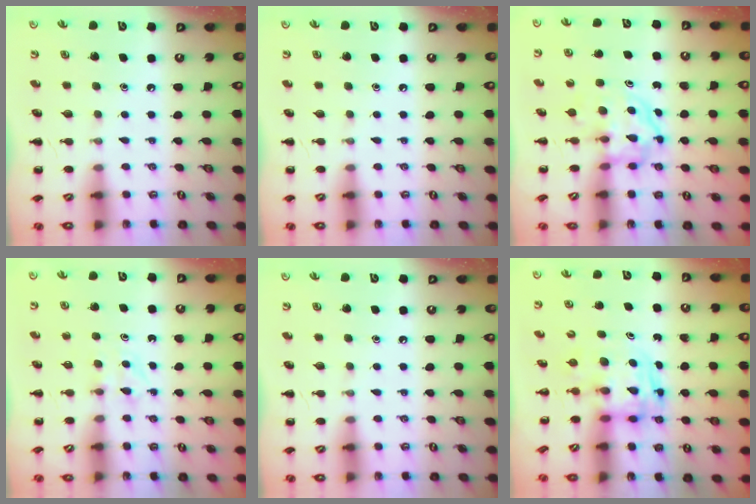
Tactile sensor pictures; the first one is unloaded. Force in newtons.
{"total": 0.0}
{"total": 3.7, "press": 3.7, "slide": 0.4}
{"total": 2.8, "press": 2.6, "slide": 1.0}
{"total": 0.0}
{"total": 2.8, "press": 2.8, "slide": 0.2}